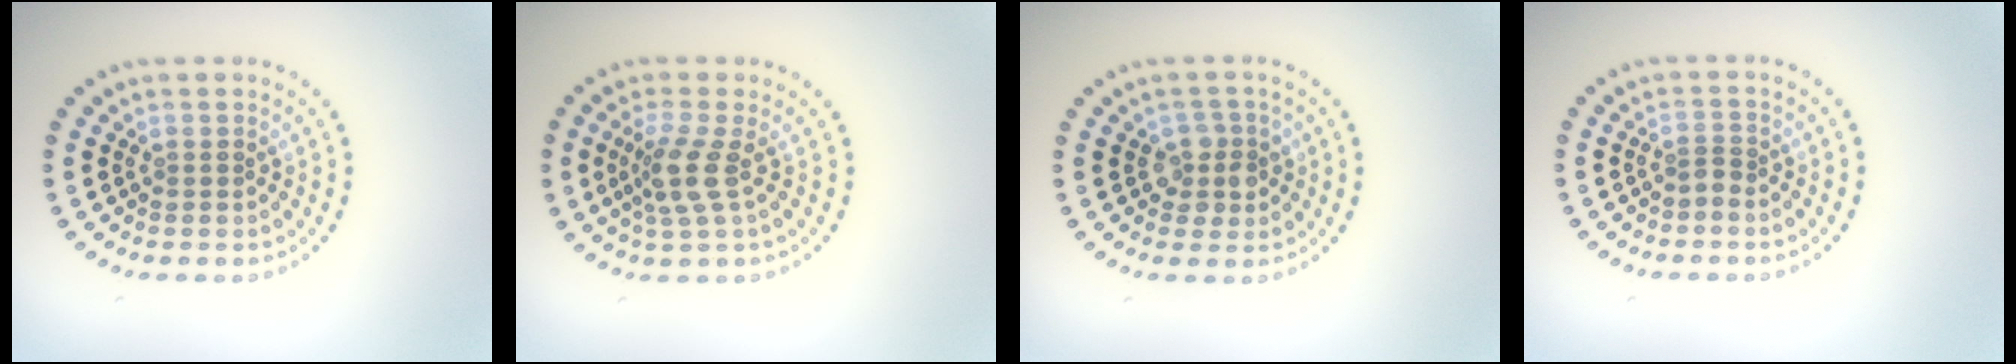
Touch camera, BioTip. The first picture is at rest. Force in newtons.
{"total": 2.9, "press": 2.2, "slide": 1.8}
{"total": 2.3, "press": 2.0, "slide": 1.1}
{"total": 0.7, "press": 0.4, "slide": 0.6}